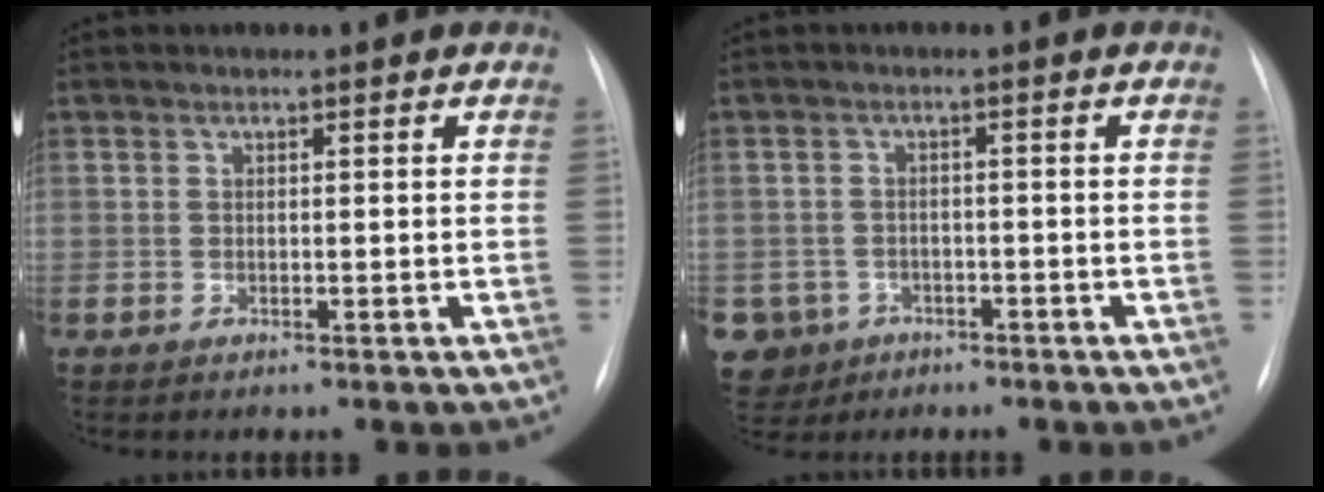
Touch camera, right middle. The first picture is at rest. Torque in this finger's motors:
{"motor_torque": [1.05, -1.09, 0.45, 0.08]}